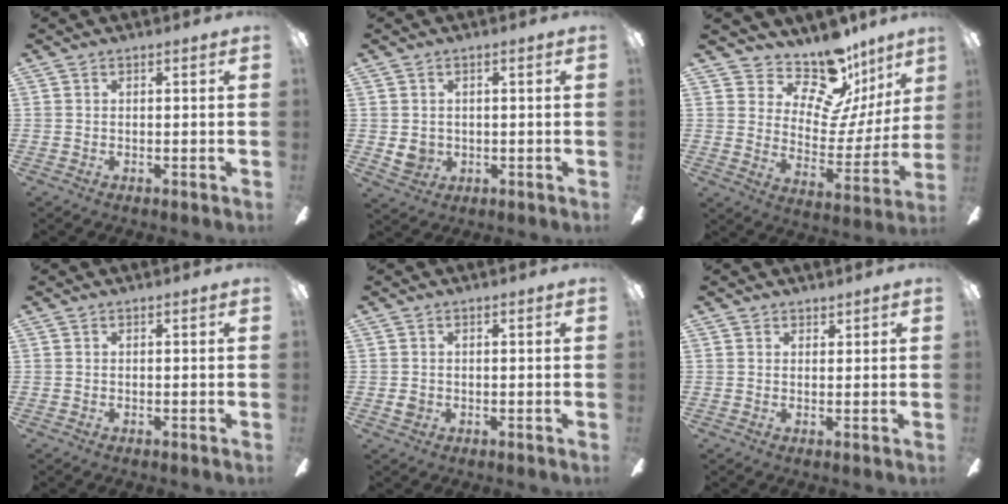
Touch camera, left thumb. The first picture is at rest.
{"total": 3.9, "force": [0.2, 3.7, 1.4], "torque": [-0.015, 0.003, 0.005]}
{"total": 16.3, "force": [13.1, 7.0, 6.6], "torque": [-0.113, -0.112, 0.229]}
{"total": 0.0}
{"total": 1.6, "force": [0.0, 1.5, 0.7], "torque": [-0.006, 0.002, -0.004]}
{"total": 1.5, "force": [1.3, 0.8, 0.0], "torque": [0.008, -0.005, 0.025]}